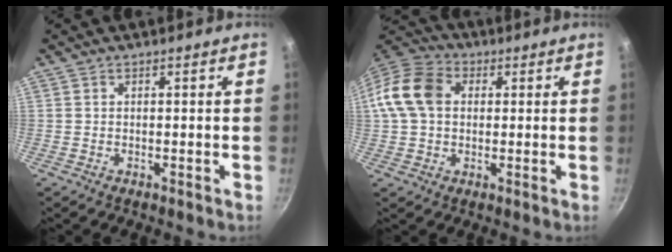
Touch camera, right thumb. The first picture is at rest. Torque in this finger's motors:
{"motor_torque": [-0.13, 0.33, -0.16, 0.19, 0.18]}